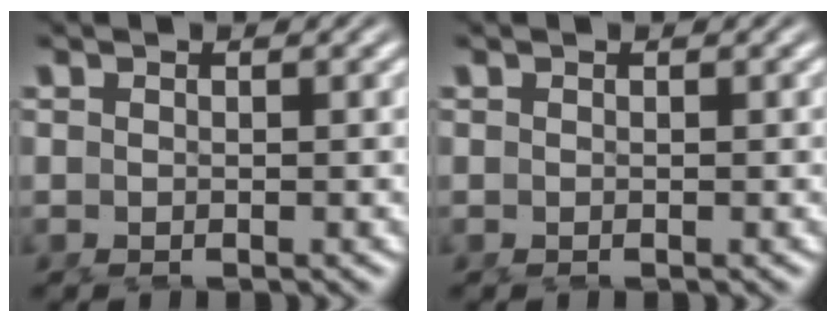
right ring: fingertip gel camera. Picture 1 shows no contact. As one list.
[{"total": 0.0}]